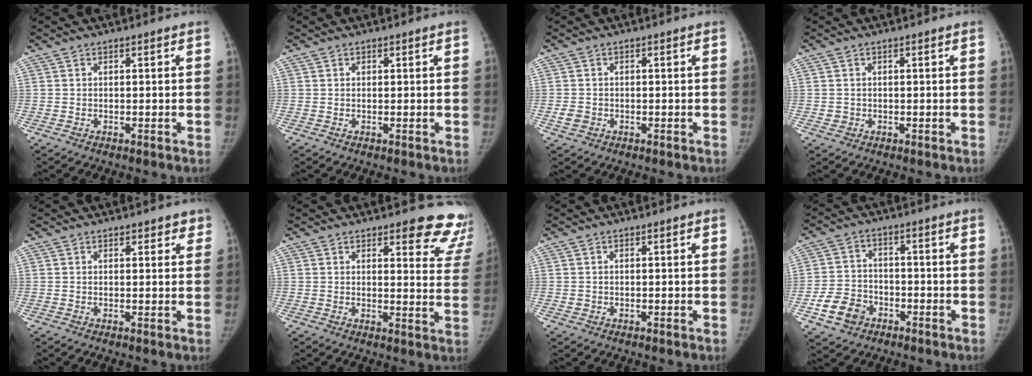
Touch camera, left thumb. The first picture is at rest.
{"total": 0.5, "force": [0.1, 0.4, 0.2], "torque": [0.001, 0.001, 0.002]}
{"total": 2.3, "force": [-0.8, 1.9, 0.9], "torque": [-0.011, 0.006, -0.012]}
{"total": 1.3, "force": [-0.3, 1.2, 0.2], "torque": [0.001, 0.004, -0.002]}
{"total": 2.5, "force": [1.8, 1.4, 1.0], "torque": [0.017, -0.007, 0.017]}
{"total": 11.9, "force": [10.3, 3.9, 4.5], "torque": [0.000, -0.080, 0.091]}
{"total": 0.7, "force": [-0.2, 0.7, 0.1], "torque": [0.002, 0.003, -0.003]}
{"total": 7.7, "force": [-3.8, 6.0, 3.1], "torque": [-0.043, 0.023, -0.066]}